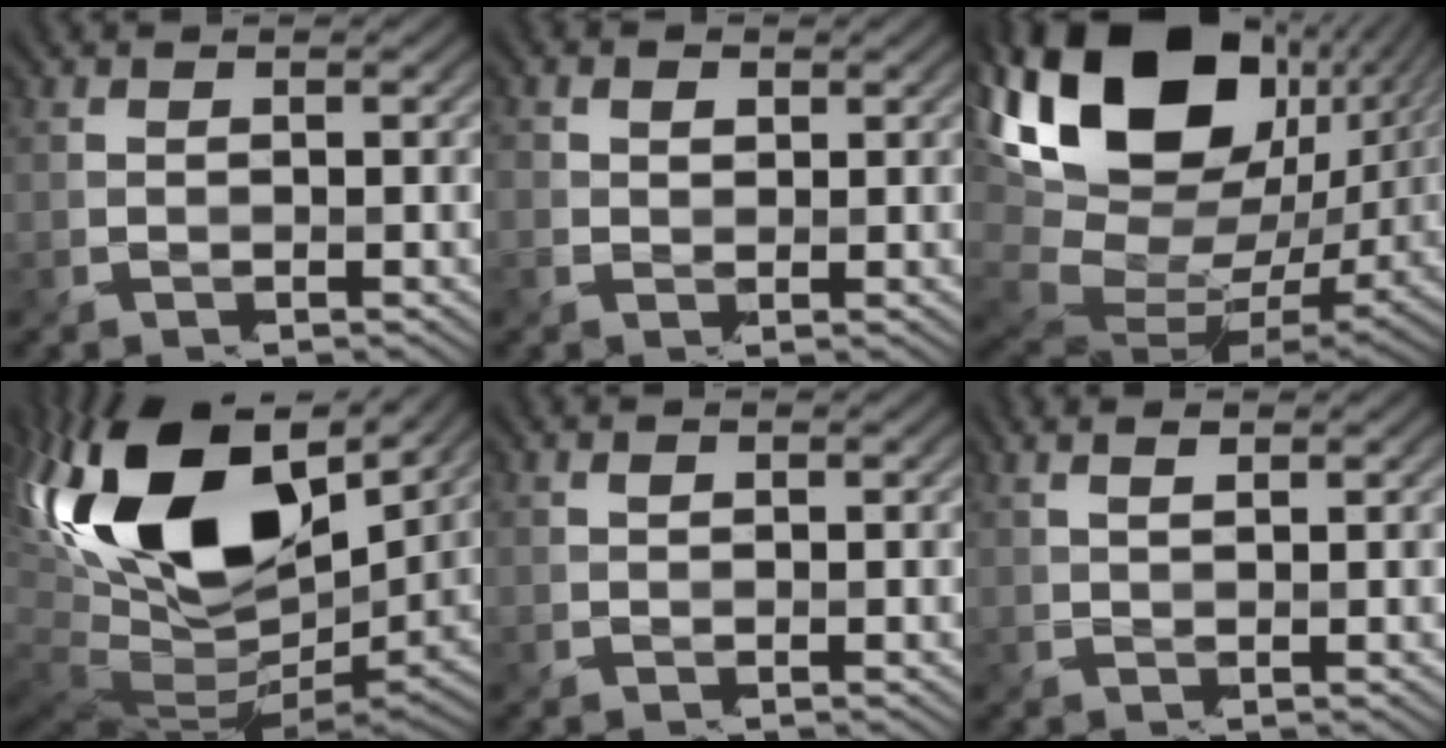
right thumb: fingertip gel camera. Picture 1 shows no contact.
{"total": 1.7, "force": [0.4, 1.4, 0.9], "torque": [-0.033, 0.001, 0.007]}
{"total": 18.8, "force": [6.2, 11.3, 13.7], "torque": [-0.308, -0.003, 0.129]}
{"total": 20.5, "force": [7.0, 10.7, 16.1], "torque": [-0.359, 0.042, 0.121]}
{"total": 0.0}
{"total": 1.9, "force": [1.2, 0.2, 1.5], "torque": [-0.033, 0.006, 0.029]}